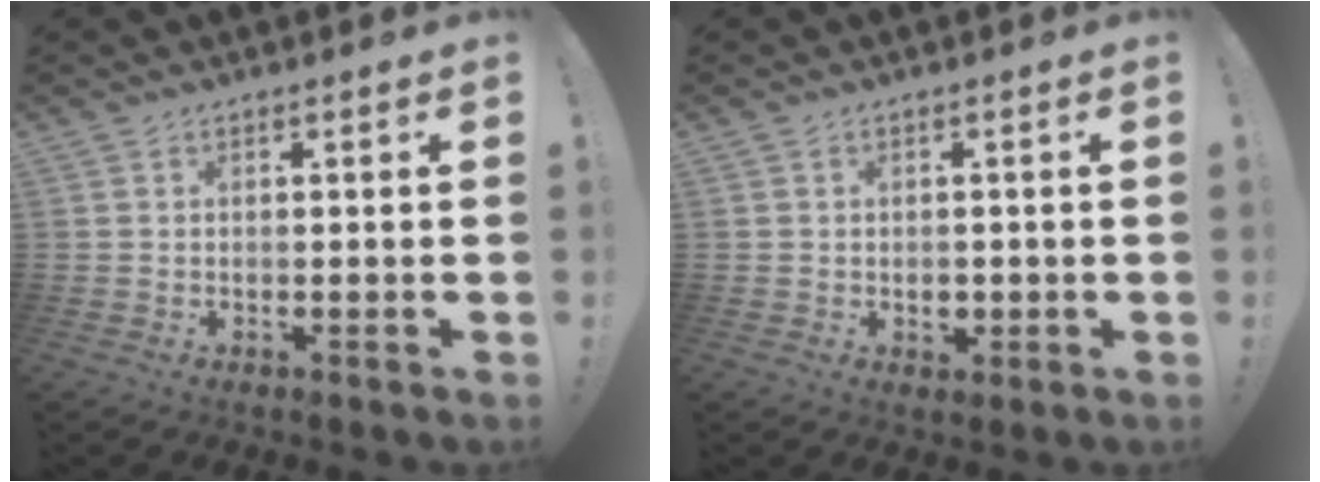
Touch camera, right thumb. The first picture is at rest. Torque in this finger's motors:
{"motor_torque": [0.18, 0.69, 0.37, -0.24, 0.03]}